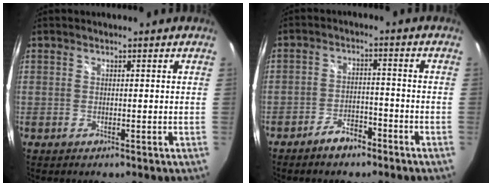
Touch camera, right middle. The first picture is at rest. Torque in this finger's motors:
{"motor_torque": [0.80, -1.33, 0.04, 0.01]}